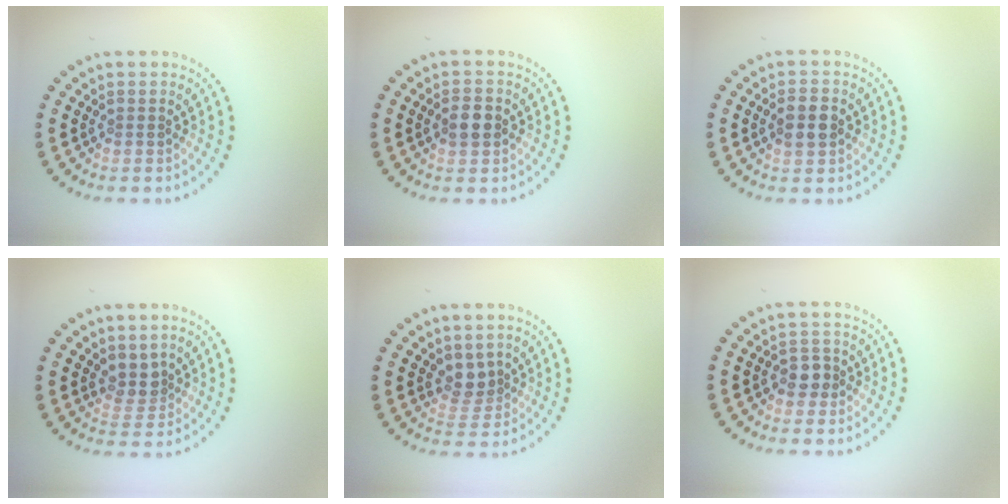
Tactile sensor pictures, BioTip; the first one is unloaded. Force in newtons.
{"total": 2.7, "press": 2.7, "slide": 0.1}
{"total": 2.8, "press": 2.8, "slide": 0.1}
{"total": 2.1, "press": 1.6, "slide": 1.4}
{"total": 2.2, "press": 1.7, "slide": 1.4}
{"total": 1.9, "press": 1.7, "slide": 0.7}